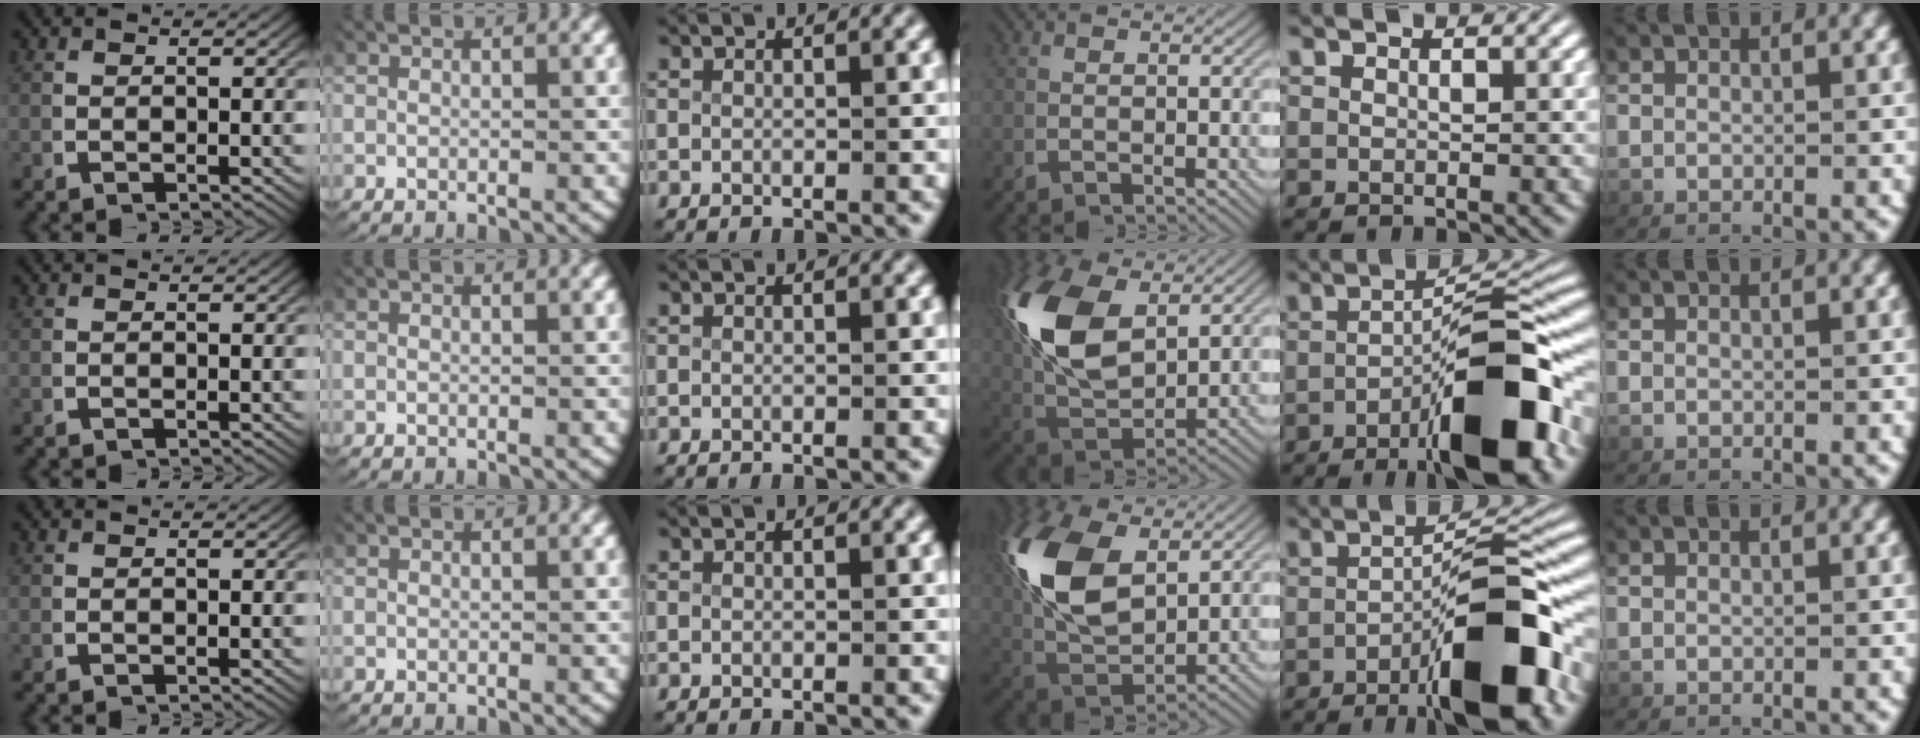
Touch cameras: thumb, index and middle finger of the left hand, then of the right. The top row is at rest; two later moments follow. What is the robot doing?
{"motion": "lift_and_place", "object": "fork"}